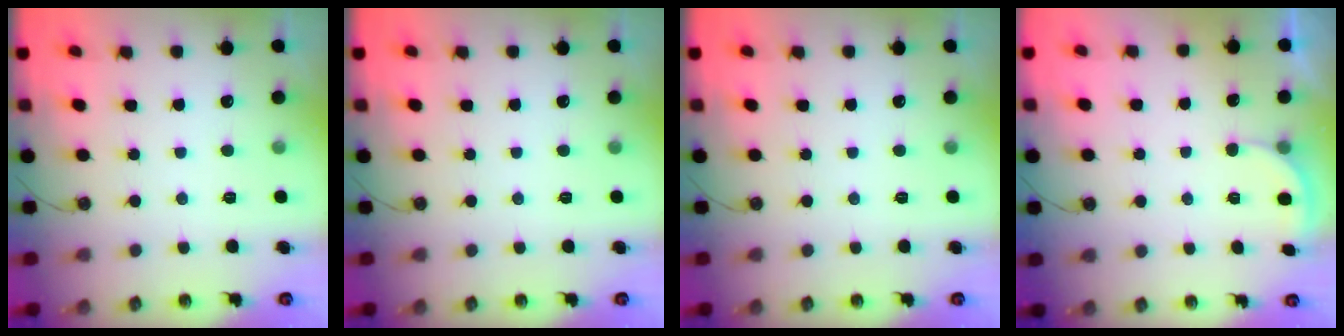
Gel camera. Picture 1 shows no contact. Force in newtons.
{"total": 0.0}
{"total": 0.0}
{"total": 2.6, "press": 2.5, "slide": 0.6}